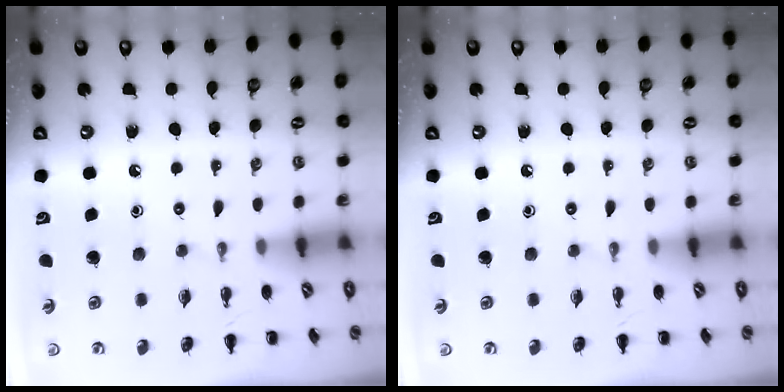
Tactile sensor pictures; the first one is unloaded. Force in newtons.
{"total": 0.0}